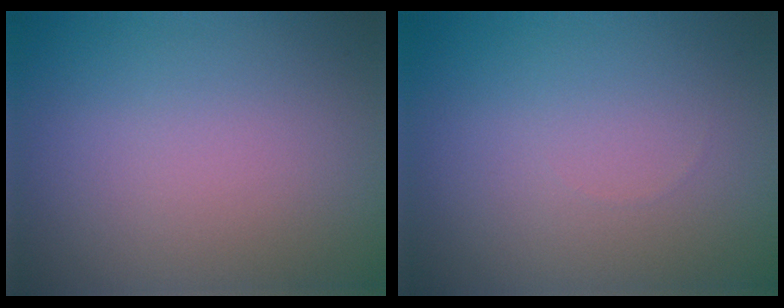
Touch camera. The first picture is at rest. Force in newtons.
{"total": 0.0}